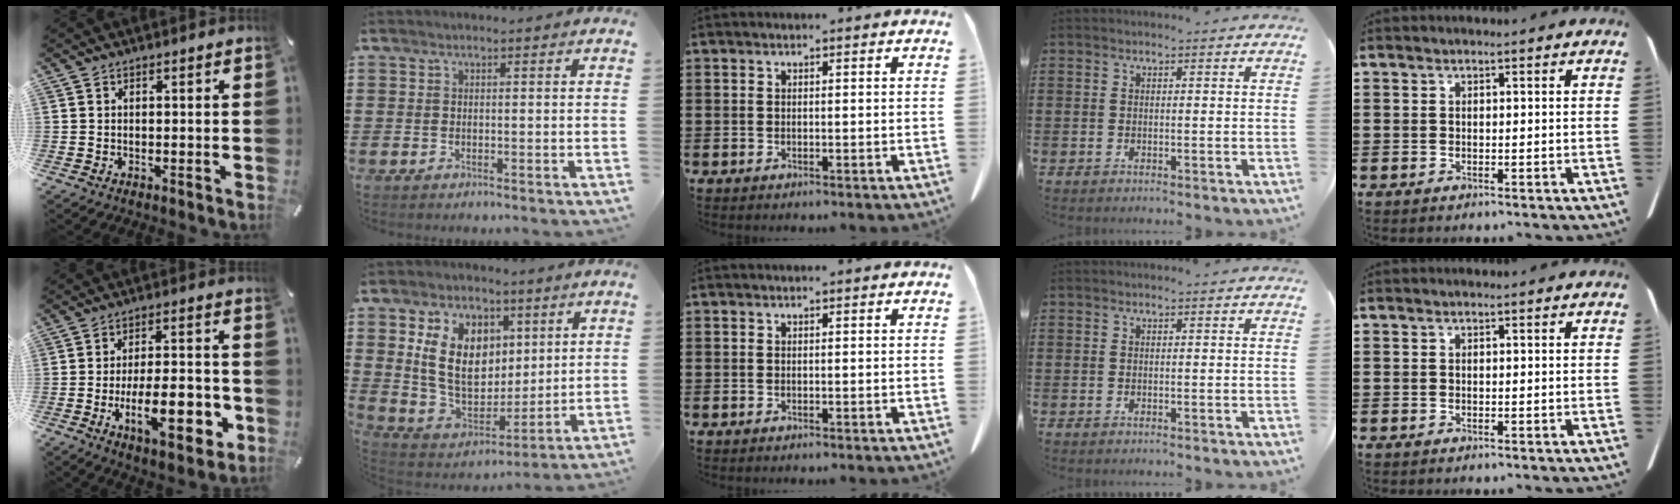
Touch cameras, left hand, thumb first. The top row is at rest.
{"thumb": {"total": 16.7, "force": [-5.1, 6.6, 14.5], "torque": [-0.214, 0.003, -0.077]}, "index": {"total": 12.0, "force": [4.2, 8.6, 7.2], "torque": [-0.178, -0.003, 0.079]}}